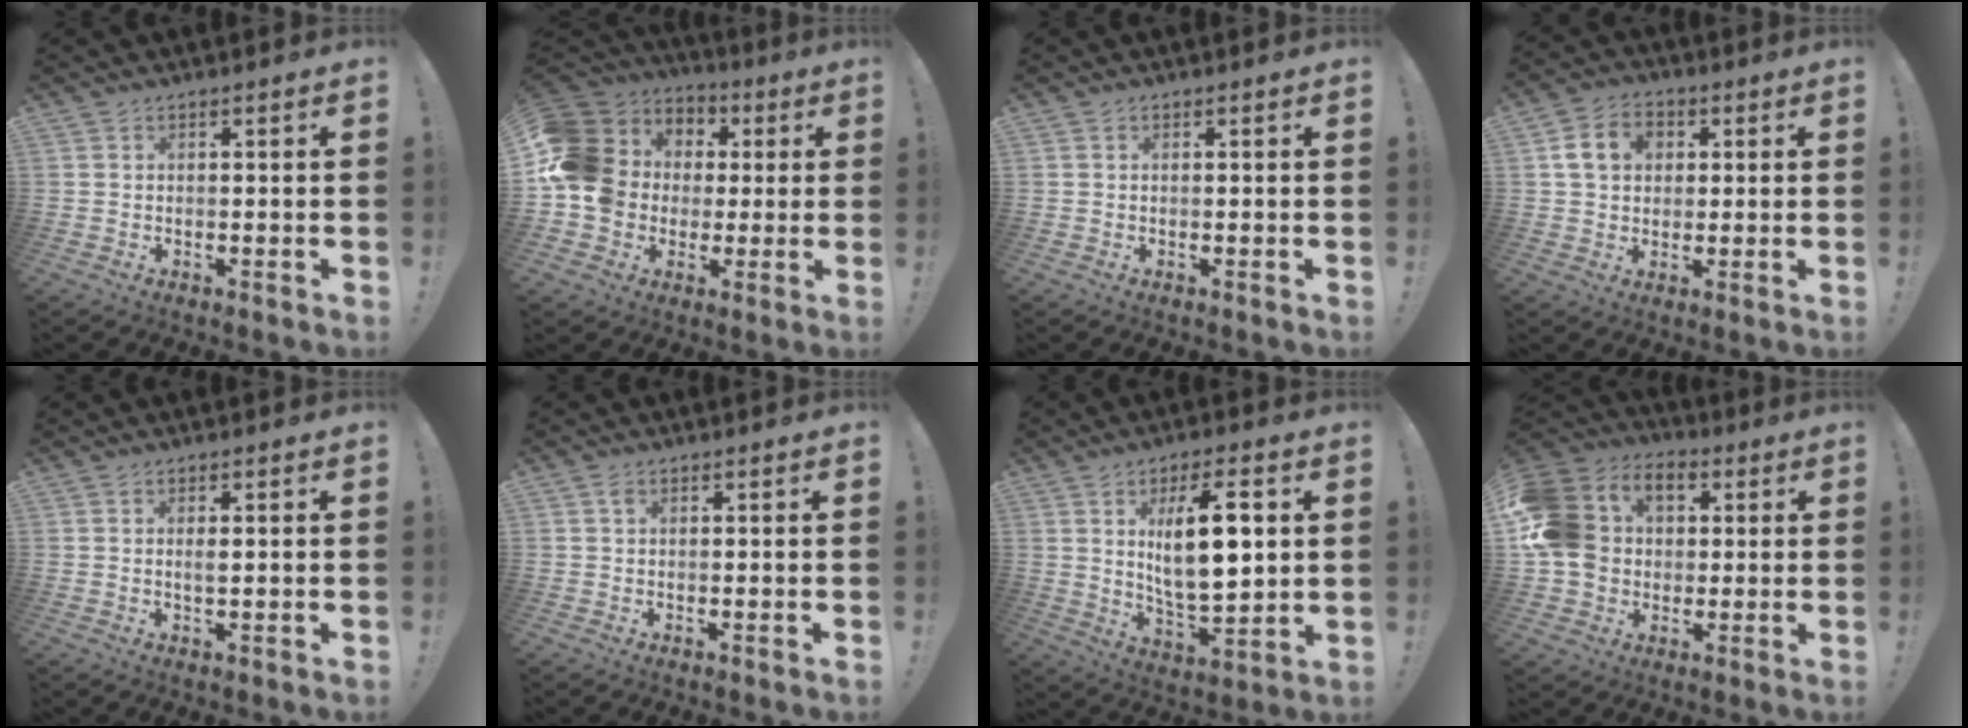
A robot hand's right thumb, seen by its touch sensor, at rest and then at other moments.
{"total": 16.0, "force": [0.3, 14.4, 6.9], "torque": [-0.129, 0.006, 0.026]}
{"total": 0.0}
{"total": 9.7, "force": [2.6, 7.7, 5.4], "torque": [-0.077, 0.008, 0.051]}
{"total": 1.6, "force": [0.2, 0.5, 1.5], "torque": [-0.027, -0.002, 0.004]}
{"total": 0.8, "force": [0.3, 0.5, 0.6], "torque": [-0.007, 0.000, 0.003]}
{"total": 15.2, "force": [3.8, 5.4, 13.7], "torque": [-0.233, -0.011, 0.054]}
{"total": 15.0, "force": [1.7, 13.1, 7.2], "torque": [-0.140, 0.002, 0.038]}